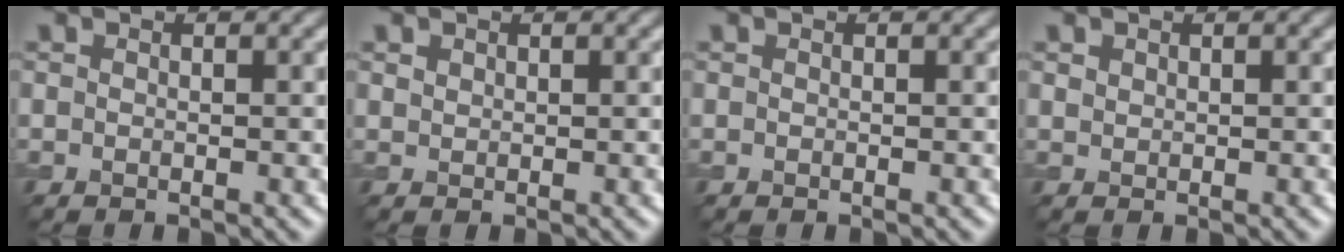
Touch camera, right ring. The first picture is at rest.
{"total": 0.6, "force": [0.4, 0.4, 0.1], "torque": [-0.003, -0.001, 0.011]}
{"total": 0.0}
{"total": 0.7, "force": [0.4, 0.5, 0.1], "torque": [-0.003, -0.002, 0.012]}